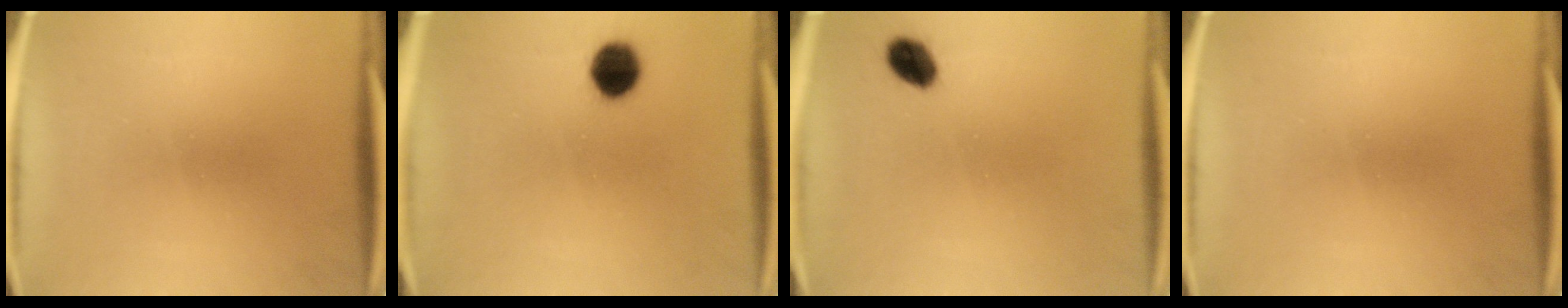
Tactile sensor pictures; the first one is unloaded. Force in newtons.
{"total": 7.0}
{"total": 4.5}
{"total": 0.0}